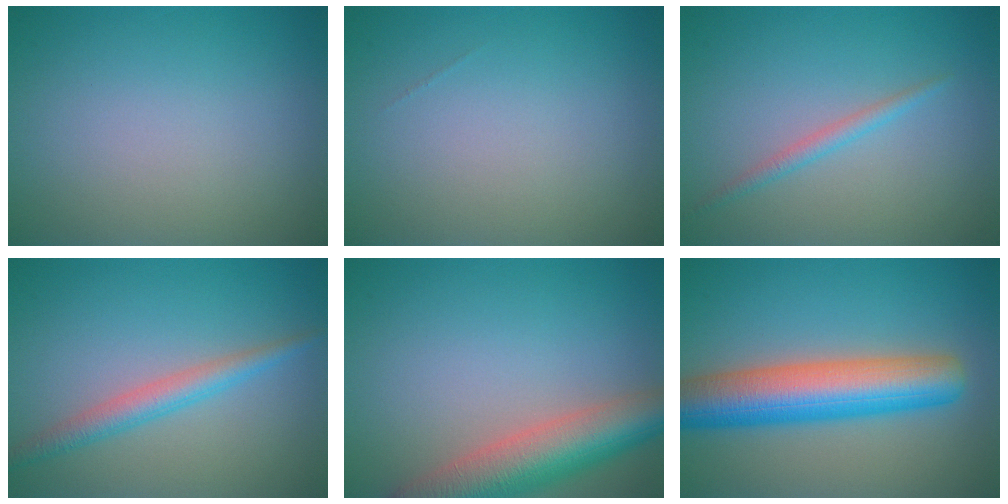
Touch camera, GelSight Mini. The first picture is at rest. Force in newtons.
{"total": 0.0}
{"total": 1.3, "press": 1.3, "slide": 0.0}
{"total": 2.7, "press": 2.7, "slide": 0.1}
{"total": 7.6, "press": 7.6, "slide": 0.5}
{"total": 8.9, "press": 8.9, "slide": 0.3}